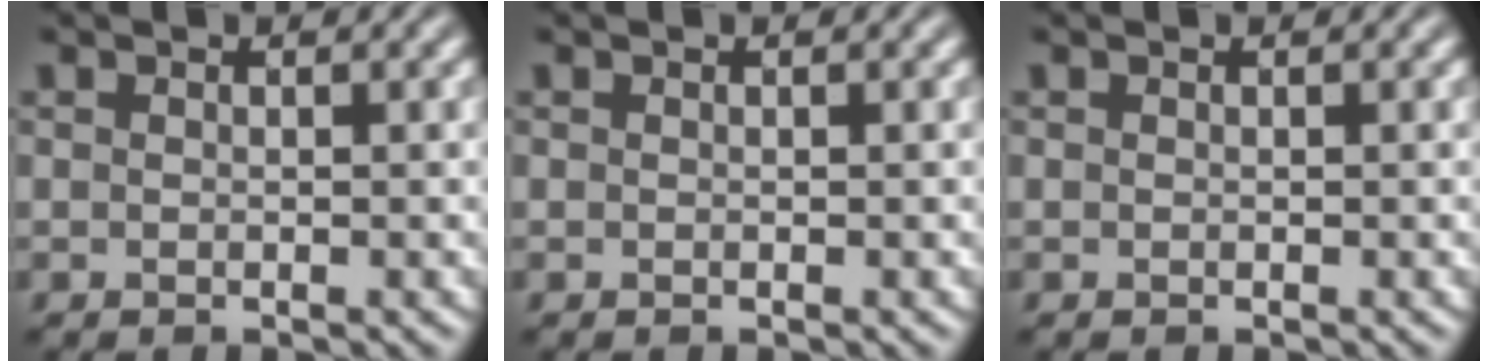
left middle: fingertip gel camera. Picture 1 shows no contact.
{"total": 0.0}
{"total": 0.0}